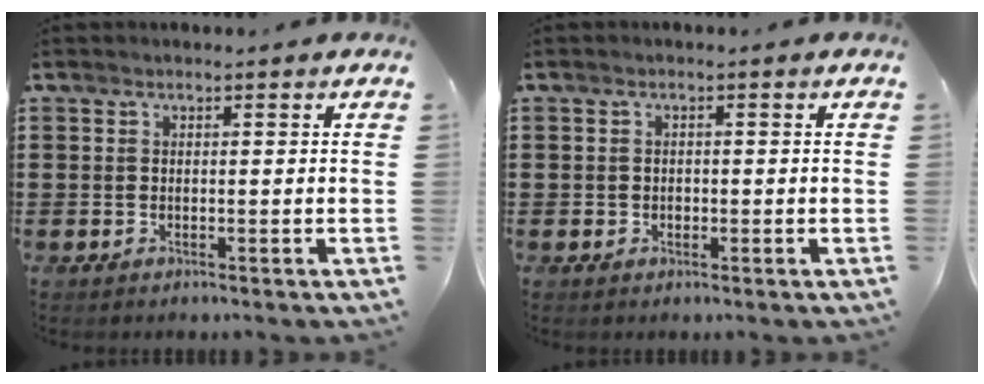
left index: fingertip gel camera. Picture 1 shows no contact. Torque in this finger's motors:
{"motor_torque": [0.64, 1.36, 0.00, 0.00]}